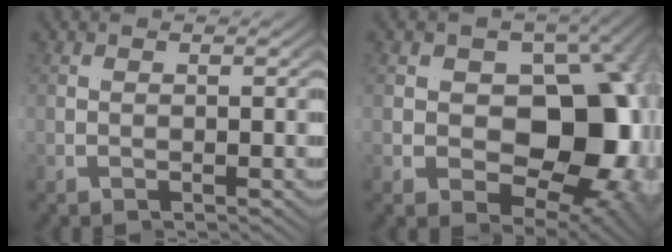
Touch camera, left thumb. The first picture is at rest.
{"total": 19.9, "force": [0.6, 13.1, 15.0], "torque": [-0.201, -0.010, 0.005]}